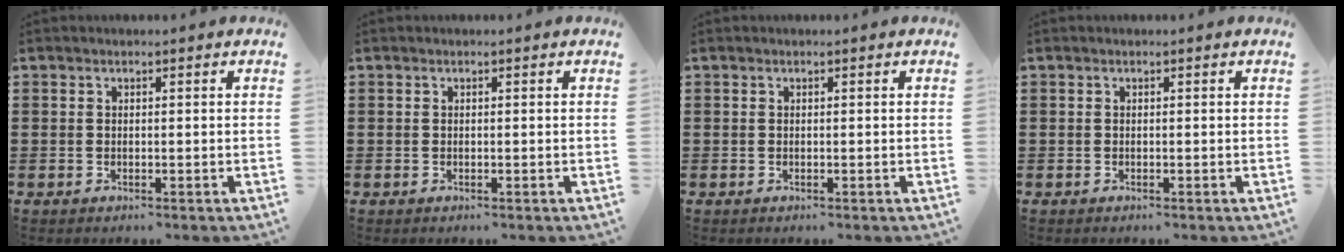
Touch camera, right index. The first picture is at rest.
{"total": 0.0}
{"total": 0.0}
{"total": 0.0}